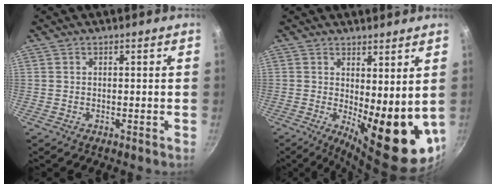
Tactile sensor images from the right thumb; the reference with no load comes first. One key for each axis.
{"total": 13.9, "fx": 1.1, "fy": 4.9, "fz": 12.9, "tx": -0.142, "ty": -0.036, "tz": 0.028}